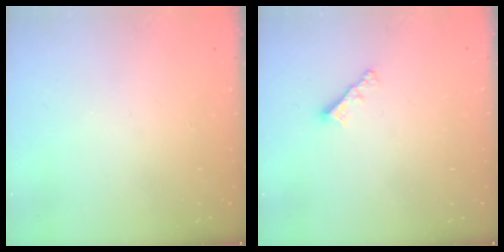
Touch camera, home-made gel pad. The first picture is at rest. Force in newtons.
{"total": 2.9, "press": 2.9, "slide": 0.3}